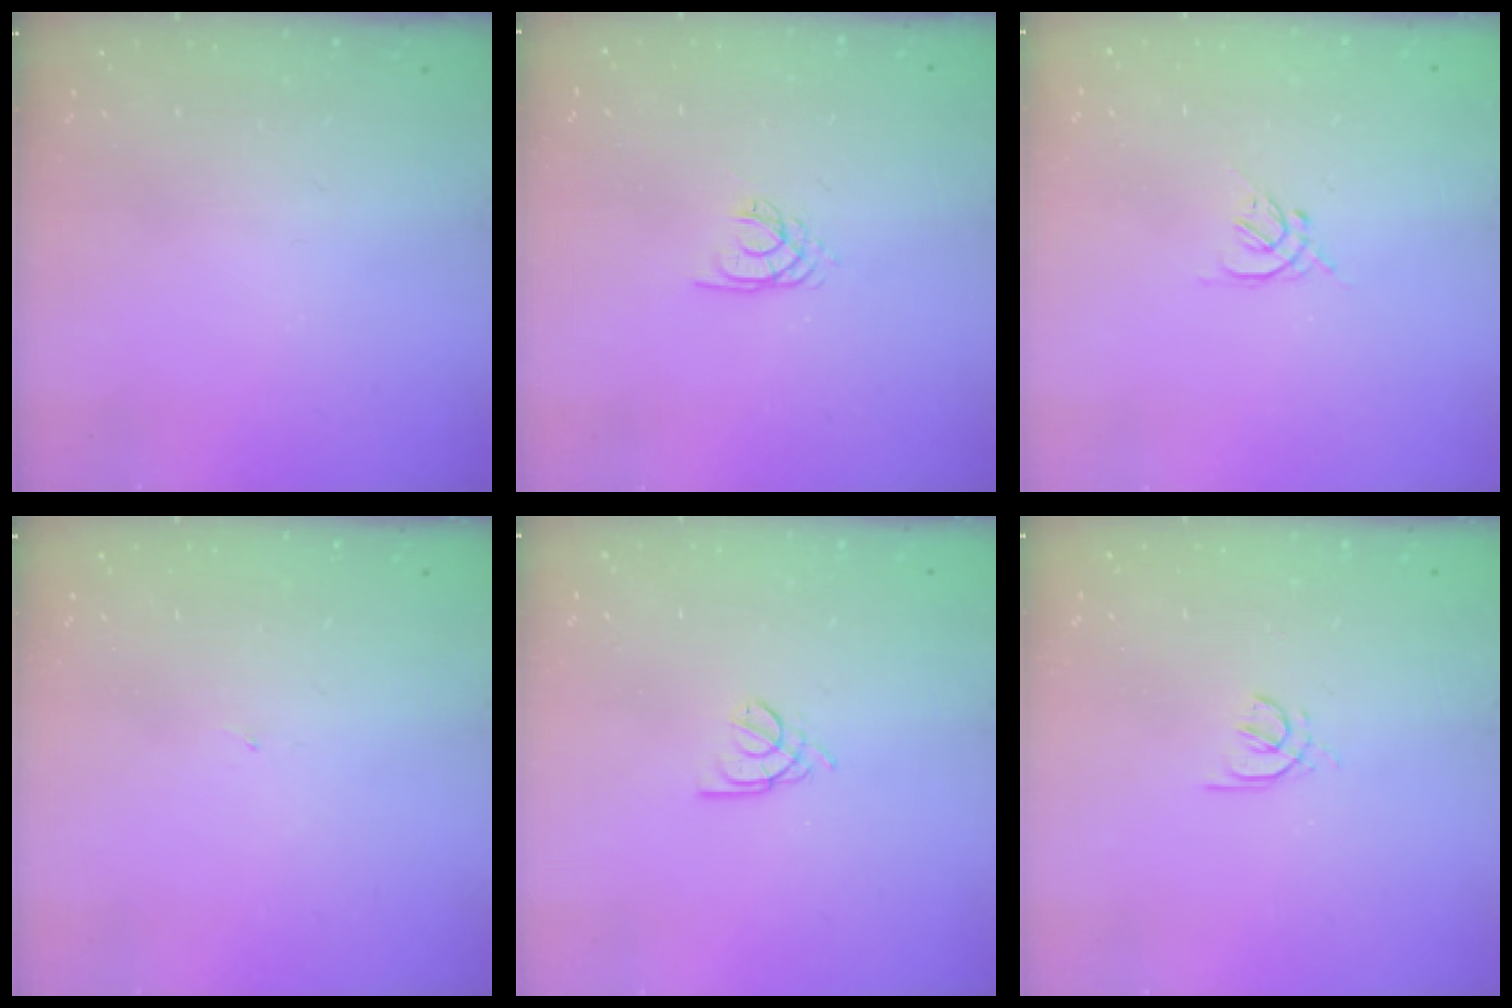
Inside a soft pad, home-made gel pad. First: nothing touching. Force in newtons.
{"total": 1.8, "press": 1.8, "slide": 0.2}
{"total": 1.3, "press": 1.2, "slide": 0.5}
{"total": 0.8, "press": 0.8, "slide": 0.1}
{"total": 2.2, "press": 2.1, "slide": 0.5}
{"total": 2.0, "press": 1.9, "slide": 0.5}